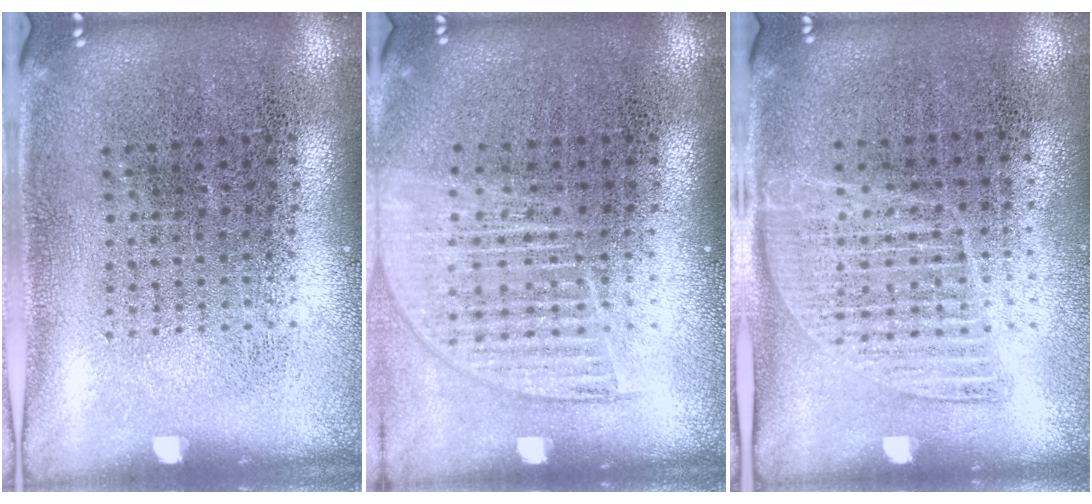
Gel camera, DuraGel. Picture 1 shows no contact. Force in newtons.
{"total": 1.4, "press": 1.3, "slide": 0.5}
{"total": 1.0, "press": 0.9, "slide": 0.5}